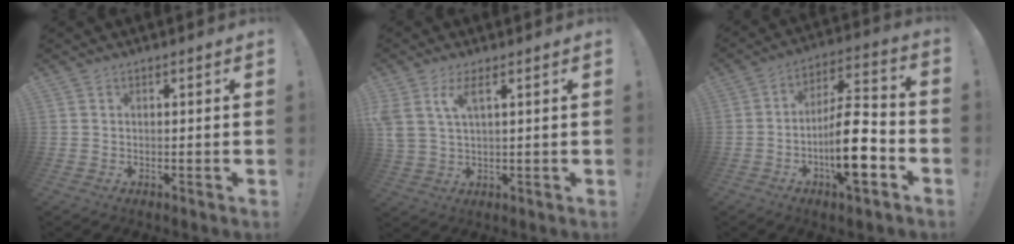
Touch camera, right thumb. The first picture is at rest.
{"total": 6.1, "force": [3.0, 2.0, 5.0], "torque": [-0.097, -0.013, 0.053]}
{"total": 17.3, "force": [-5.7, 5.3, 15.5], "torque": [-0.264, 0.029, -0.091]}